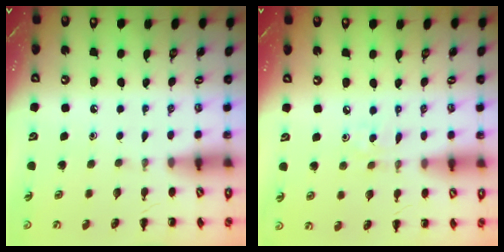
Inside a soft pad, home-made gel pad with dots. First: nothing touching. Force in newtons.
{"total": 2.0, "press": 1.9, "slide": 0.6}